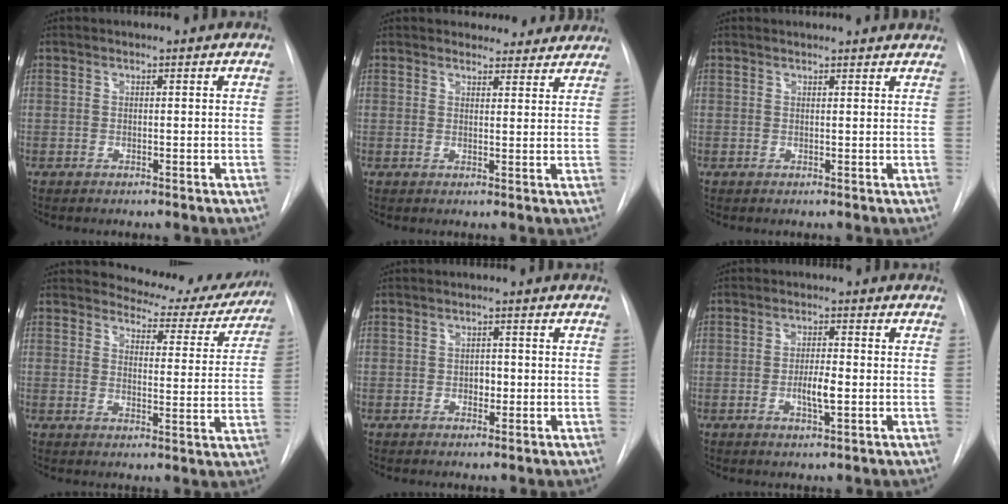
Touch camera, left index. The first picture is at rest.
{"total": 7.7, "force": [7.0, 2.9, 0.8], "torque": [0.022, -0.003, 0.064]}
{"total": 6.4, "force": [6.1, 0.9, 1.3], "torque": [-0.008, 0.009, 0.053]}
{"total": 11.1, "force": [10.5, 3.4, 1.1], "torque": [0.007, -0.035, 0.109]}
{"total": 2.0, "force": [-1.2, 1.1, 1.1], "torque": [-0.014, -0.002, -0.016]}
{"total": 4.0, "force": [-1.7, 0.7, 3.5], "torque": [-0.063, -0.007, -0.025]}